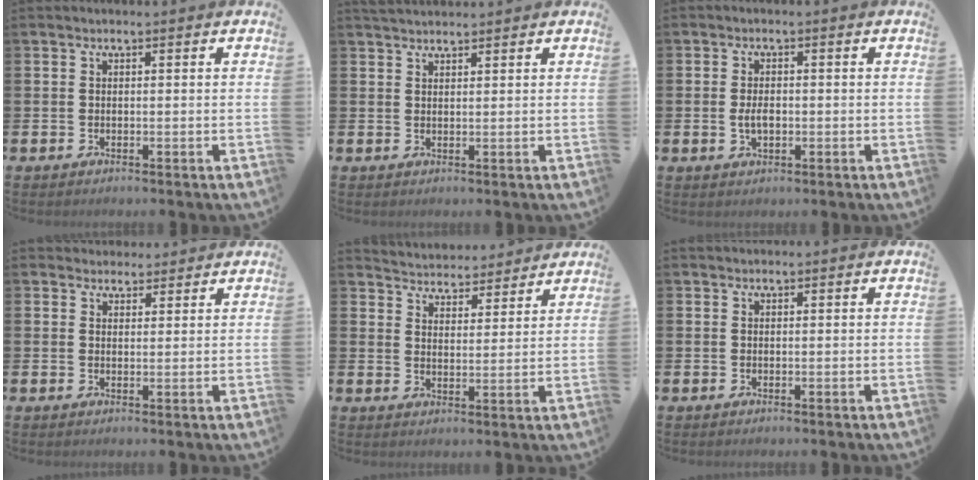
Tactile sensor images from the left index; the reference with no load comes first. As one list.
[{"total": 2.0, "force": [2.0, 0.4, 0.2], "torque": [0.000, -0.004, 0.035]}, {"total": 2.4, "force": [-0.2, 1.4, 2.0], "torque": [-0.031, 0.001, -0.007]}, {"total": 2.9, "force": [2.7, 1.2, -0.1], "torque": [0.003, -0.009, 0.048]}, {"total": 4.6, "force": [4.5, 0.9, -0.5], "torque": [-0.008, -0.034, 0.079]}, {"total": 0.6, "force": [0.5, 0.2, 0.0], "torque": [0.009, -0.002, 0.008]}]